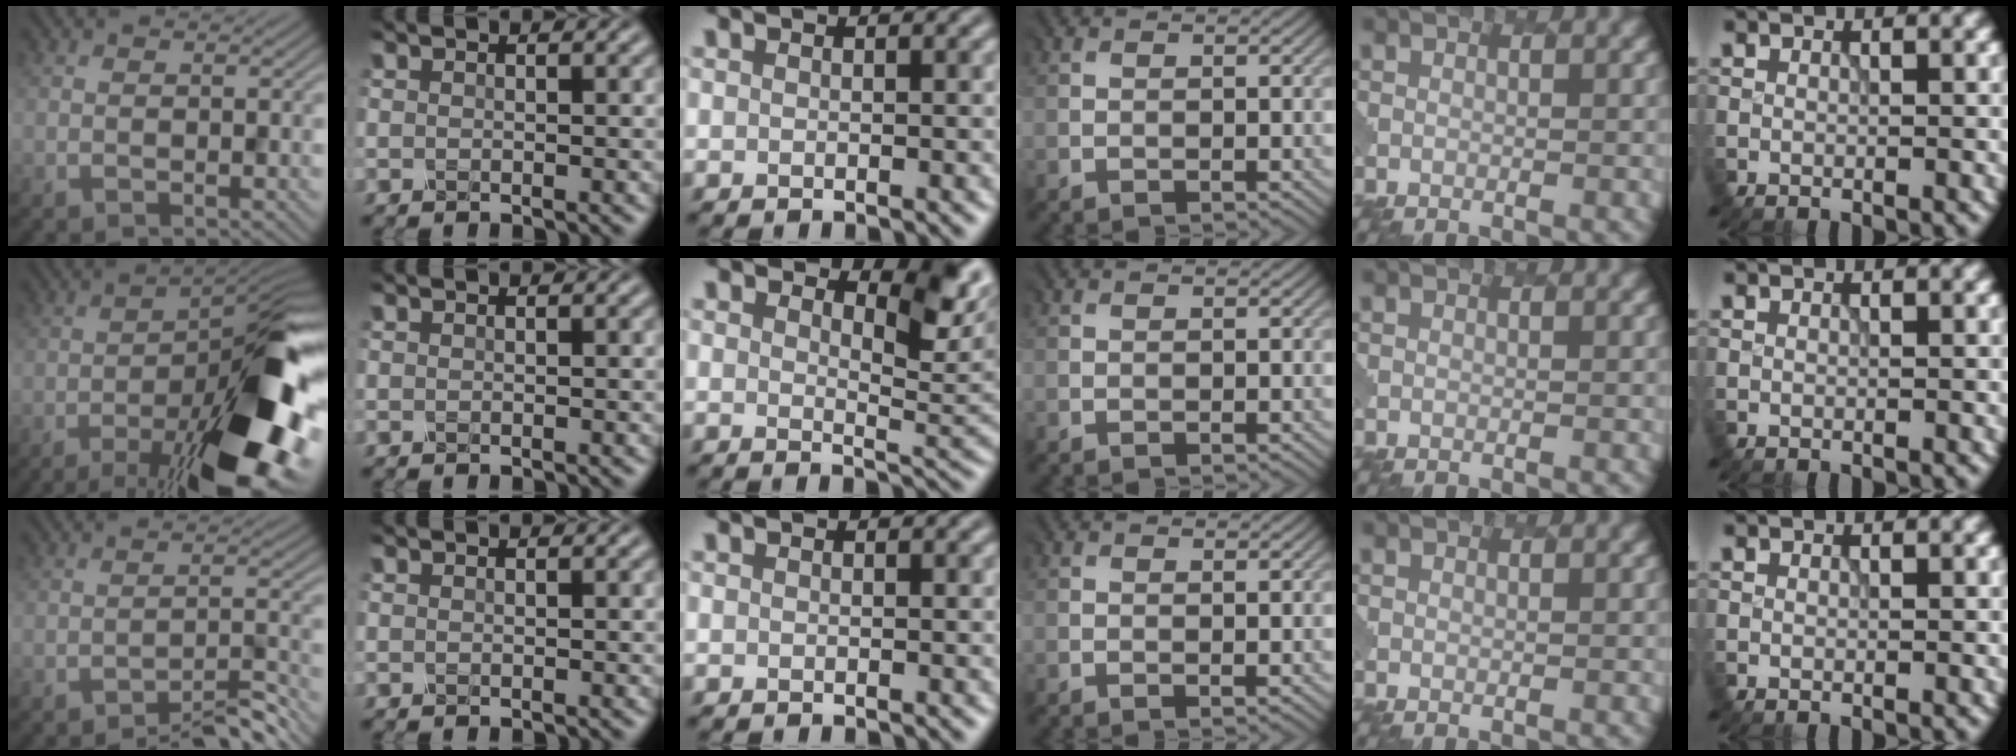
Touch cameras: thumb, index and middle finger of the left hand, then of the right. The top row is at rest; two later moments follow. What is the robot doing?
{"motion": "dispense", "object": "toothpaste"}